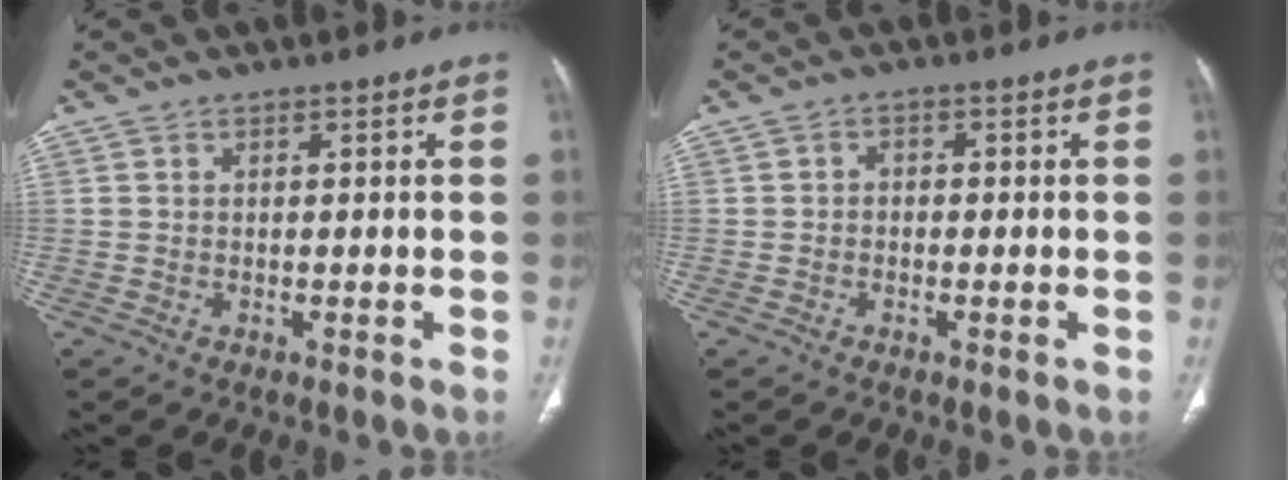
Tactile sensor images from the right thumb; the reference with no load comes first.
{"total": 1.4, "force": [-0.4, 1.1, 0.6], "torque": [-0.001, 0.006, -0.012]}